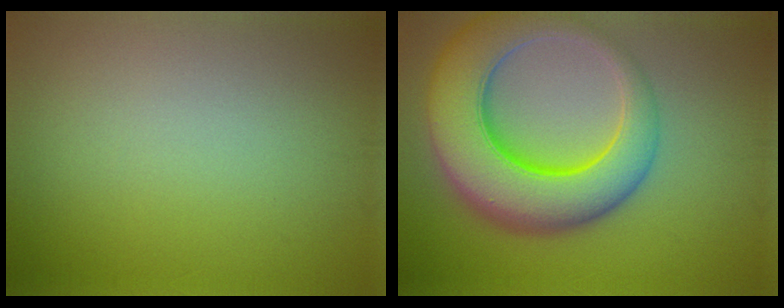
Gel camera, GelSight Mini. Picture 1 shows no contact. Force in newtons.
{"total": 11.2, "press": 11.1, "slide": 0.5}